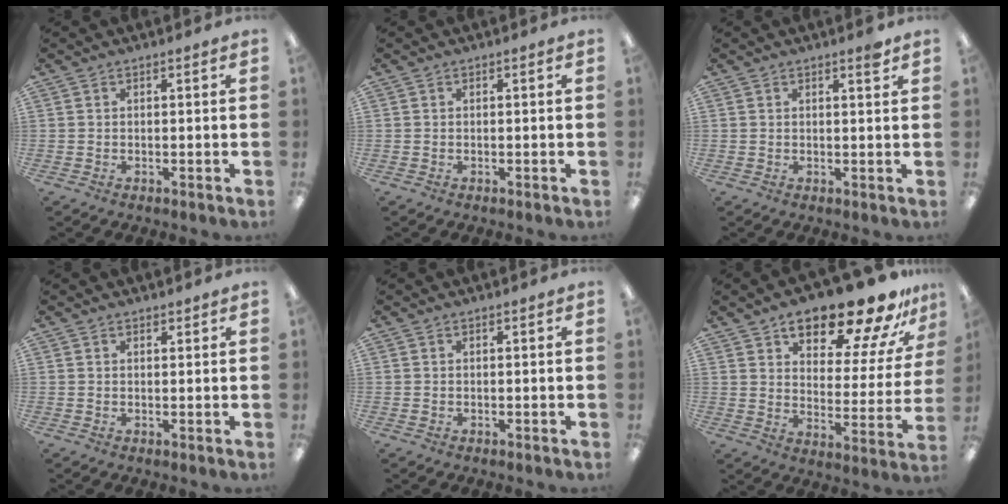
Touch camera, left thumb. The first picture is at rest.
{"total": 0.0}
{"total": 2.1, "force": [1.6, 0.3, 1.2], "torque": [-0.012, -0.005, 0.025]}
{"total": 1.1, "force": [1.0, 0.5, 0.1], "torque": [-0.002, 0.000, 0.019]}
{"total": 0.0}
{"total": 20.5, "force": [16.0, 6.8, 11.0], "torque": [-0.151, -0.113, 0.260]}